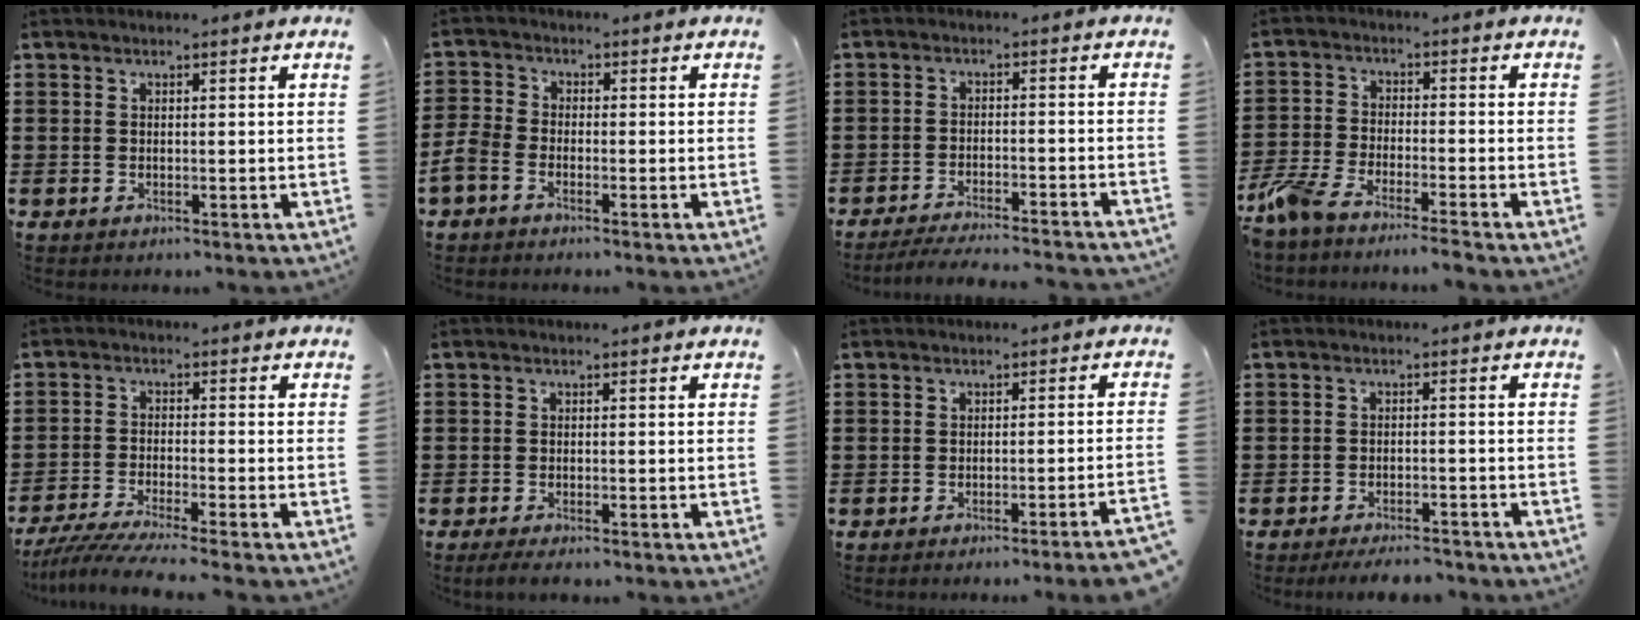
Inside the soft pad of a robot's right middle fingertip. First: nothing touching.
{"total": 2.8, "force": [-2.2, 1.3, 1.2], "torque": [-0.037, -0.002, -0.048]}
{"total": 3.9, "force": [-3.7, -0.2, 1.2], "torque": [-0.028, -0.008, -0.075]}
{"total": 5.5, "force": [-5.0, 0.1, 2.3], "torque": [-0.073, -0.017, -0.105]}
{"total": 4.7, "force": [-4.3, -0.4, 1.9], "torque": [-0.053, -0.024, -0.088]}
{"total": 1.3, "force": [-1.2, 0.0, 0.6], "torque": [-0.013, -0.004, -0.021]}
{"total": 2.4, "force": [-1.9, -0.8, 1.2], "torque": [-0.021, -0.003, -0.040]}
{"total": 3.0, "force": [-2.9, 0.1, 0.5], "torque": [-0.012, -0.001, -0.058]}